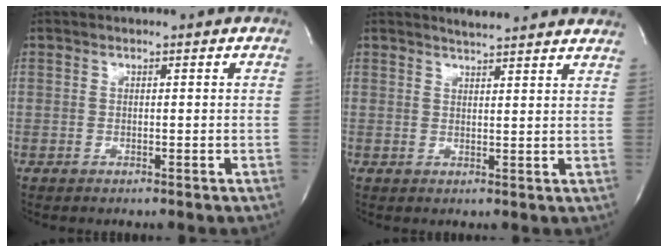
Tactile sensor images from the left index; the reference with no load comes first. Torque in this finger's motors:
{"motor_torque": [0.22, -0.36, 0.07, -0.01]}